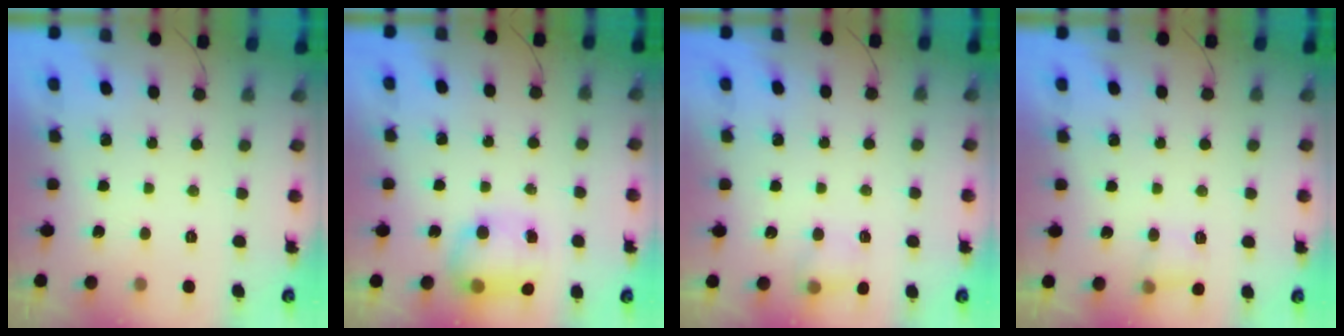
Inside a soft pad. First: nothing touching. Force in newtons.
{"total": 8.0, "press": 8.0, "slide": 0.5}
{"total": 6.3, "press": 6.1, "slide": 1.6}
{"total": 3.9, "press": 3.7, "slide": 1.3}